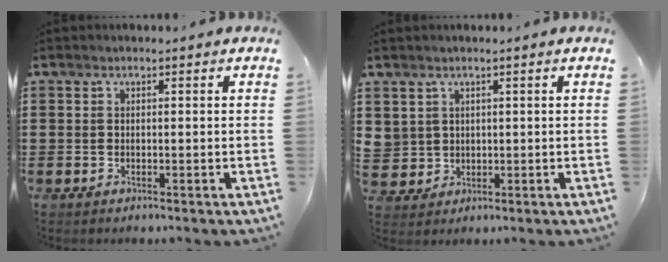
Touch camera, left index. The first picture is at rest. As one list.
[{"total": 2.4, "force": [1.2, 2.1, 0.1], "torque": [-0.015, 0.008, 0.021]}]